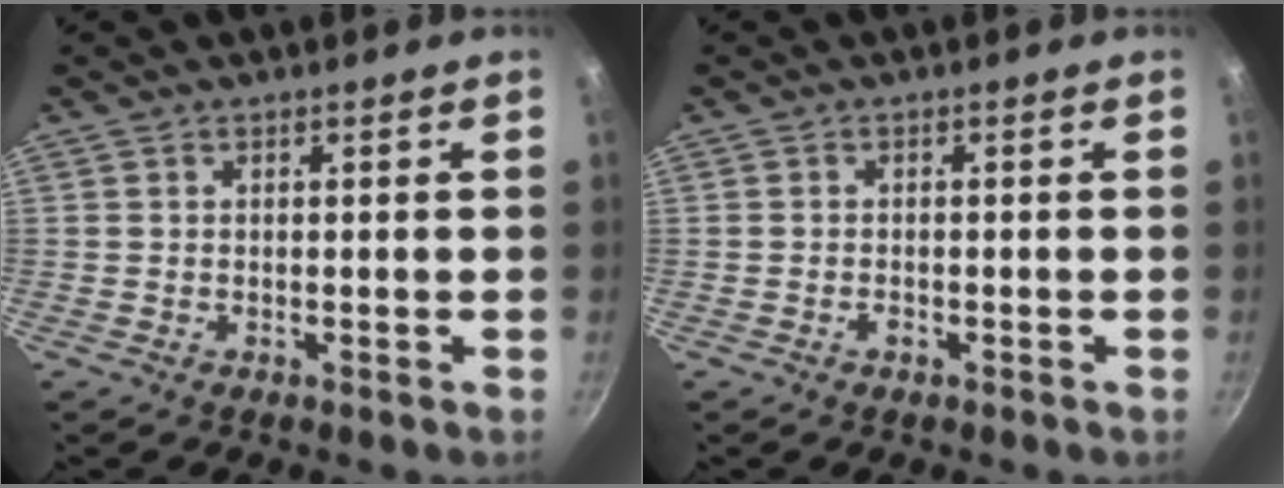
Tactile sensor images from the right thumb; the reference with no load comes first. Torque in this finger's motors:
{"motor_torque": [0.44, -0.05, -0.27, 0.02, 0.09]}